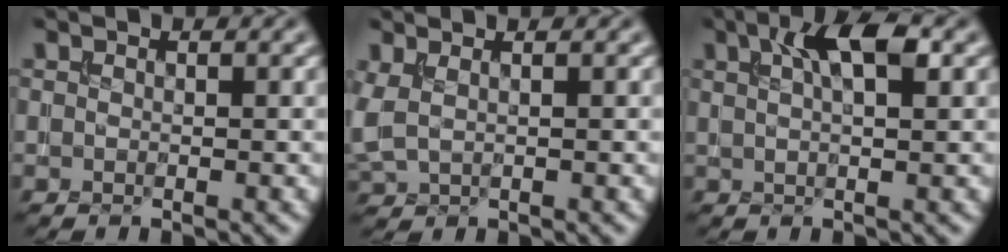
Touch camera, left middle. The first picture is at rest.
{"total": 2.1, "force": [0.9, 1.1, 1.6], "torque": [-0.034, 0.006, 0.024]}
{"total": 4.9, "force": [2.0, 1.5, 4.3], "torque": [-0.063, 0.008, 0.033]}